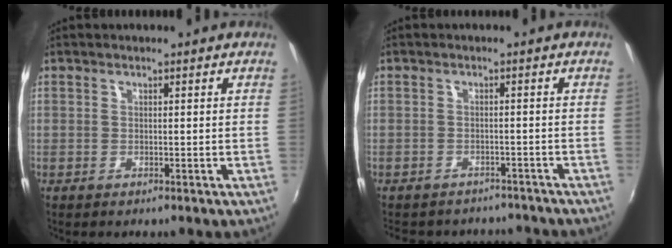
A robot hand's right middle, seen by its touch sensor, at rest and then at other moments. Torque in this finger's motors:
{"motor_torque": [0.77, -0.91, 0.08, 0.05]}